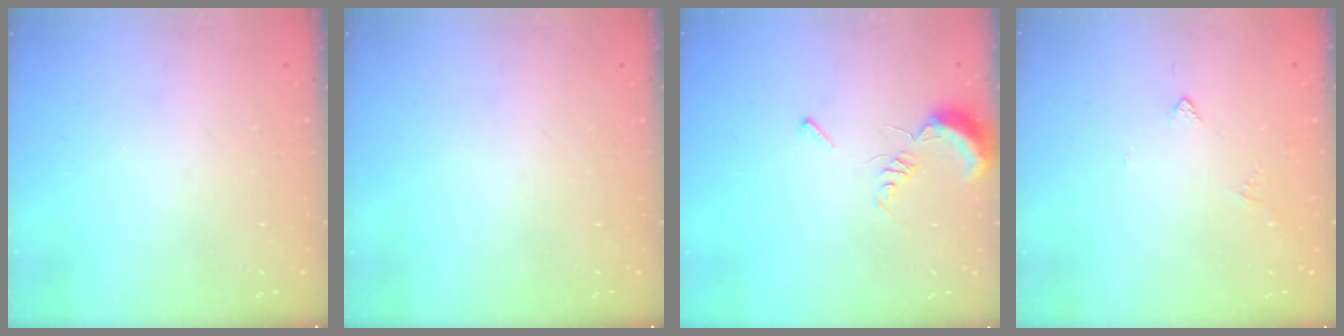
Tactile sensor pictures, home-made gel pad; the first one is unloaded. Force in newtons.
{"total": 0.0}
{"total": 6.6, "press": 6.6, "slide": 0.7}
{"total": 2.9, "press": 2.9, "slide": 0.5}